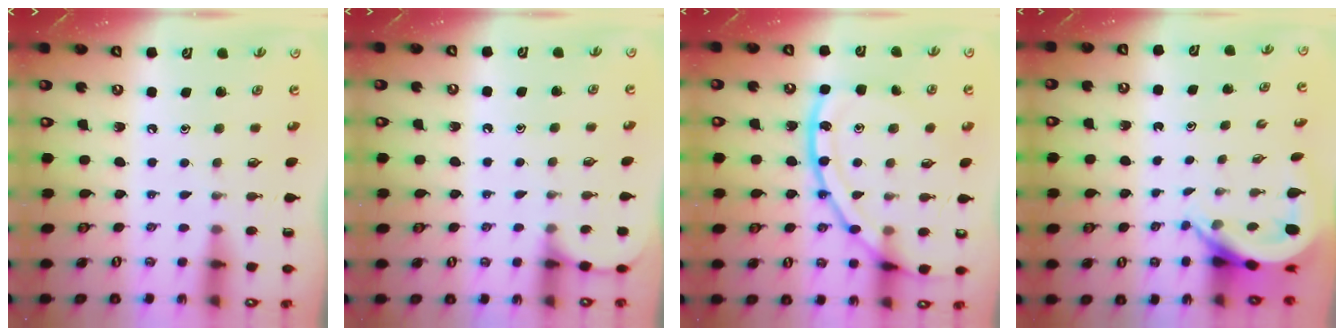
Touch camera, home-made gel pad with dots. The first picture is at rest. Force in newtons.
{"total": 3.3, "press": 3.3, "slide": 0.5}
{"total": 17.7, "press": 17.7, "slide": 1.1}
{"total": 4.1, "press": 4.1, "slide": 0.2}